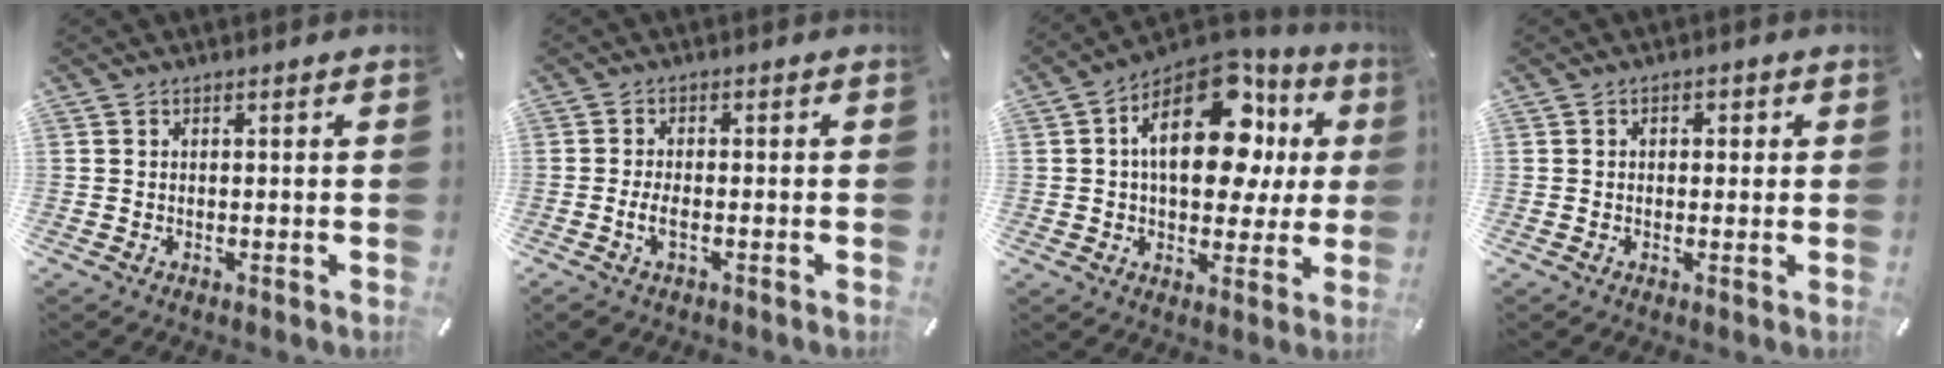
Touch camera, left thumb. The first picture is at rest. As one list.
[{"total": 3.5, "force": [-1.3, 1.8, 2.8], "torque": [-0.061, 0.002, -0.025]}, {"total": 21.2, "force": [6.6, 12.0, 16.2], "torque": [-0.246, -0.035, 0.108]}, {"total": 1.5, "force": [-0.2, 1.2, 0.9], "torque": [-0.010, 0.004, -0.008]}]